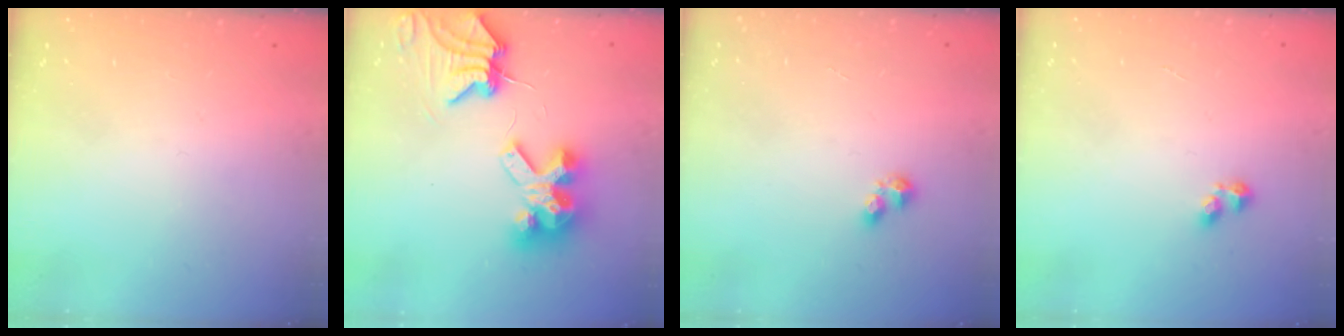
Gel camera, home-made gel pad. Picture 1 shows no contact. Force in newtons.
{"total": 9.8, "press": 9.7, "slide": 1.2}
{"total": 3.2, "press": 3.2, "slide": 0.4}
{"total": 2.2, "press": 2.1, "slide": 0.6}